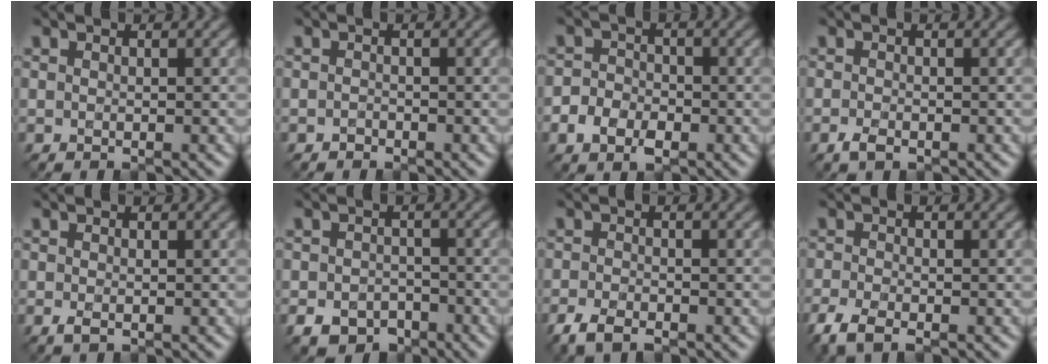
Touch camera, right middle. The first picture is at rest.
{"total": 0.7, "force": [-0.6, 0.2, -0.2], "torque": [0.002, -0.004, -0.012]}
{"total": 3.4, "force": [-1.8, 2.5, 1.5], "torque": [-0.018, -0.005, -0.031]}
{"total": 1.6, "force": [-1.1, 0.6, 0.9], "torque": [-0.021, -0.008, -0.021]}
{"total": 0.8, "force": [-0.4, 0.3, 0.6], "torque": [-0.016, -0.004, -0.006]}
{"total": 4.1, "force": [-2.6, 2.7, 1.6], "torque": [-0.027, -0.011, -0.049]}
{"total": 3.7, "force": [-2.9, 1.5, 1.8], "torque": [-0.038, -0.013, -0.058]}
{"total": 4.1, "force": [-3.1, 1.5, 2.2], "torque": [-0.053, -0.016, -0.063]}